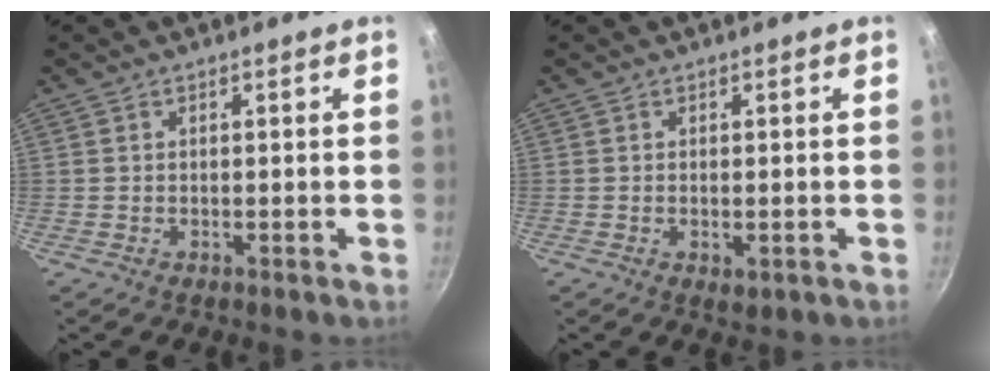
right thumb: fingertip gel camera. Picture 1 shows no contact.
{"total": 2.0, "force": [-0.5, 0.9, 1.8], "torque": [-0.028, -0.007, -0.005]}